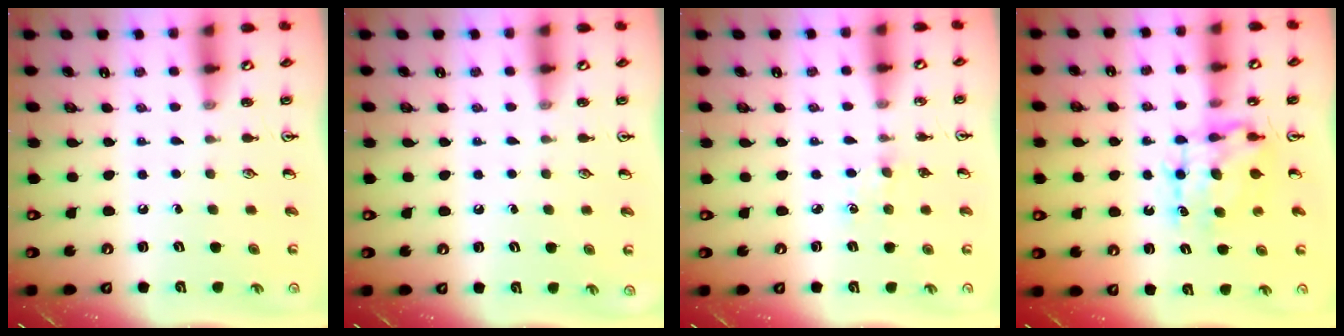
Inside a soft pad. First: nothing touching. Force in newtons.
{"total": 0.0}
{"total": 2.8, "press": 2.7, "slide": 0.4}
{"total": 8.3, "press": 8.2, "slide": 0.8}